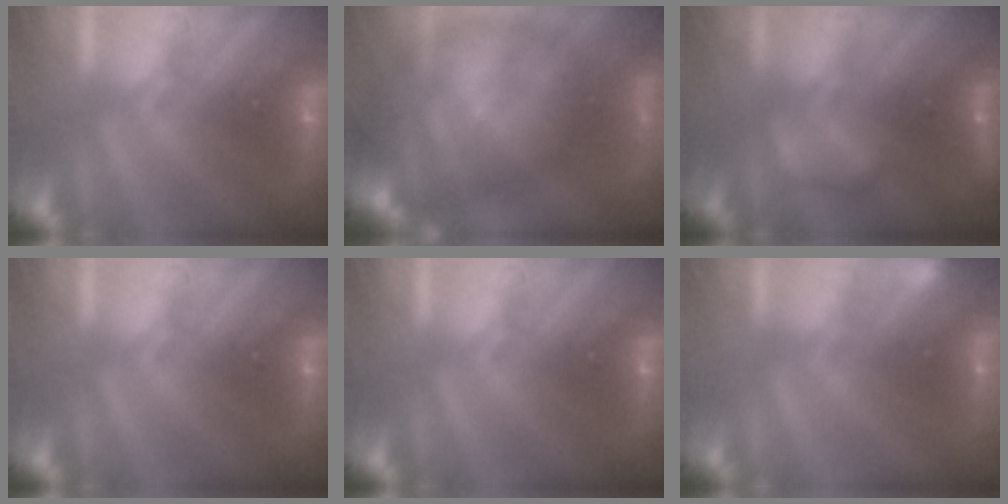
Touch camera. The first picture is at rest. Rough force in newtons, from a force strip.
{"total": 10.2}
{"total": 2.3}
{"total": 0.0}
{"total": 0.0}
{"total": 2.9}